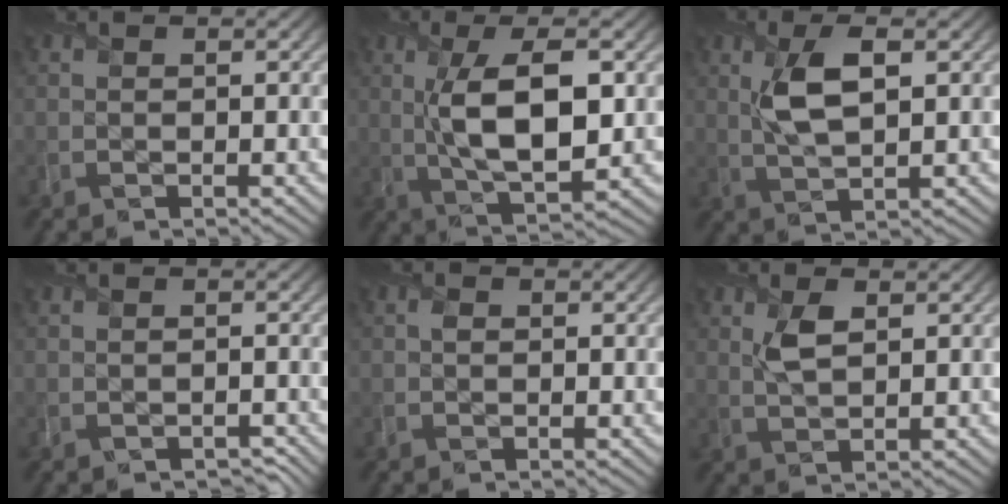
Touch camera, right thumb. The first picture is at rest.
{"total": 10.7, "force": [0.8, 4.1, 9.8], "torque": [-0.178, -0.003, 0.017]}
{"total": 6.1, "force": [1.5, 2.3, 5.4], "torque": [-0.114, 0.002, 0.031]}
{"total": 1.2, "force": [-1.0, 0.7, 0.3], "torque": [-0.005, -0.009, -0.016]}
{"total": 0.6, "force": [0.1, 0.6, 0.2], "torque": [0.000, -0.002, 0.001]}
{"total": 3.2, "force": [1.1, 1.4, 2.6], "torque": [-0.059, -0.001, 0.025]}